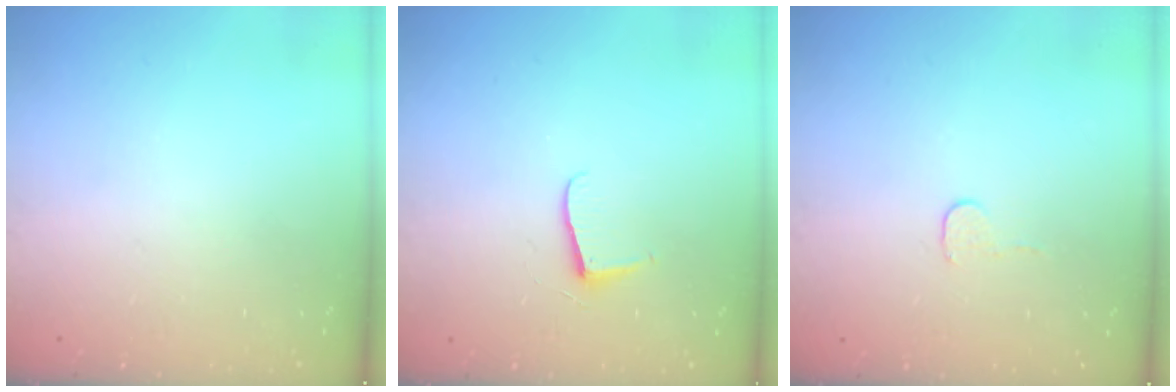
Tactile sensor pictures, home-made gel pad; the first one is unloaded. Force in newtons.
{"total": 5.5, "press": 5.5, "slide": 0.6}
{"total": 3.7, "press": 3.7, "slide": 0.3}